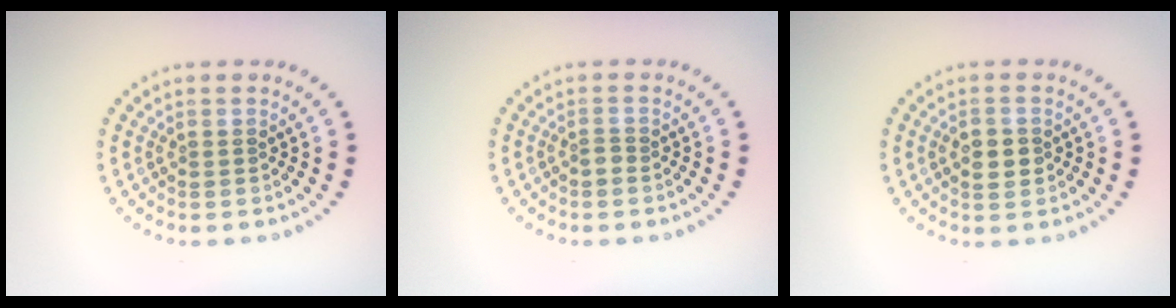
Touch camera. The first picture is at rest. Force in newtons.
{"total": 0.8, "press": 0.3, "slide": 0.7}
{"total": 2.5, "press": 2.5, "slide": 0.1}